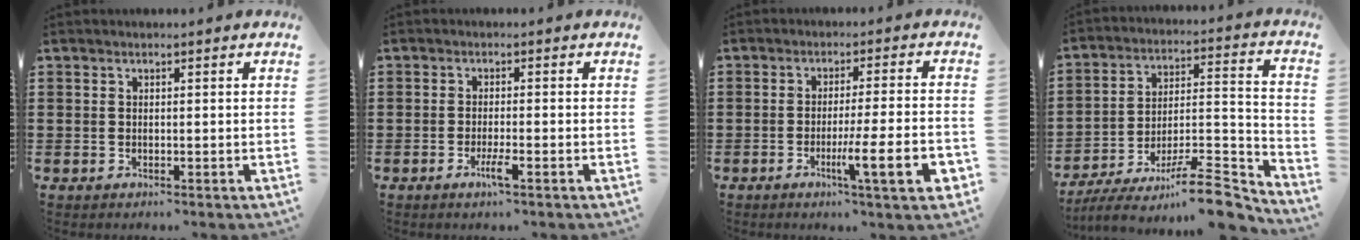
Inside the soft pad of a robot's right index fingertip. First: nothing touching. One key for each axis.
{"total": 2.9, "fx": -1.6, "fy": 0.1, "fz": 2.4, "tx": -0.053, "ty": -0.008, "tz": -0.032}
{"total": 9.5, "fx": -3.5, "fy": 0.6, "fz": 8.8, "tx": -0.142, "ty": -0.005, "tz": -0.058}
{"total": 12.5, "fx": -9.7, "fy": 2.8, "fz": 7.3, "tx": -0.102, "ty": 0.038, "tz": -0.175}